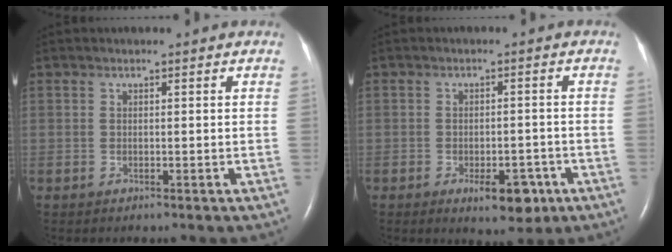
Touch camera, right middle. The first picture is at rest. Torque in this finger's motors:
{"motor_torque": [0.78, -0.45, 0.11, 0.03]}